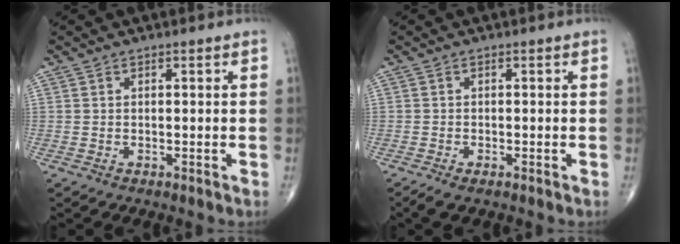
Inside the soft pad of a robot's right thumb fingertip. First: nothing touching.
{"total": 0.8, "force": [-0.4, 0.2, 0.6], "torque": [-0.017, -0.004, -0.012]}